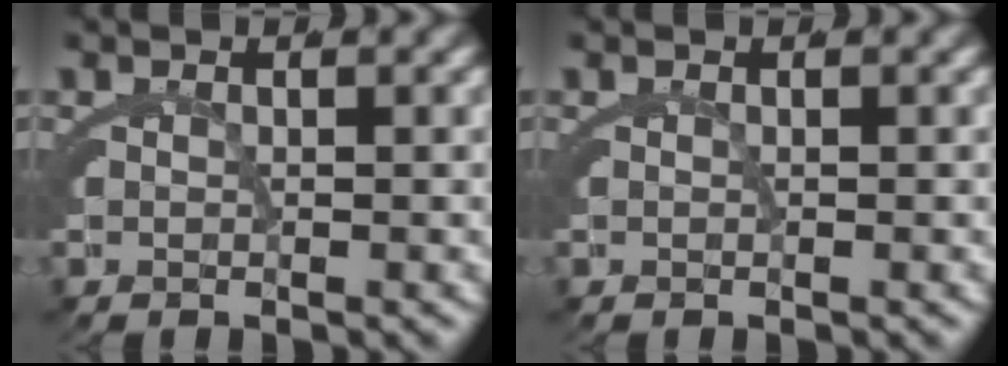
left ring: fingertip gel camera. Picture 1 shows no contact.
{"total": 0.0}